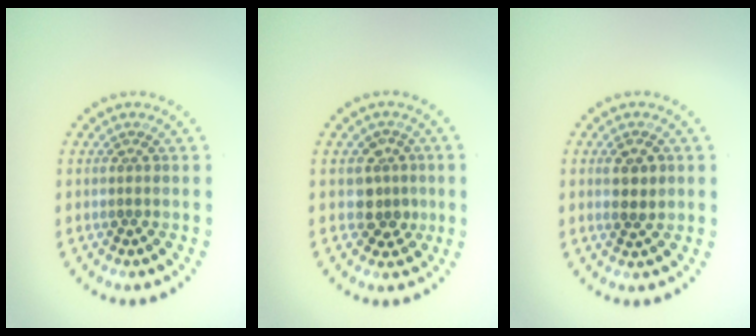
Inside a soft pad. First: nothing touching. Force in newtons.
{"total": 2.6, "press": 2.4, "slide": 1.2}
{"total": 2.3, "press": 2.2, "slide": 0.5}